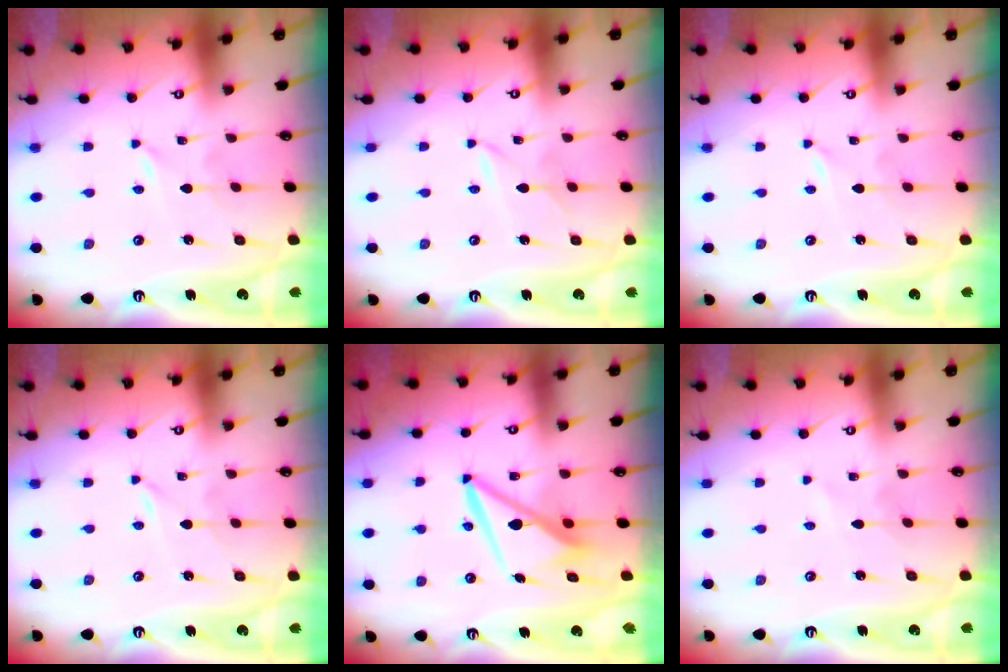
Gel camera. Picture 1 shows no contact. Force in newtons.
{"total": 2.5, "press": 2.4, "slide": 0.4}
{"total": 0.0}
{"total": 0.0}
{"total": 9.2, "press": 9.1, "slide": 1.6}
{"total": 1.7, "press": 1.7, "slide": 0.1}